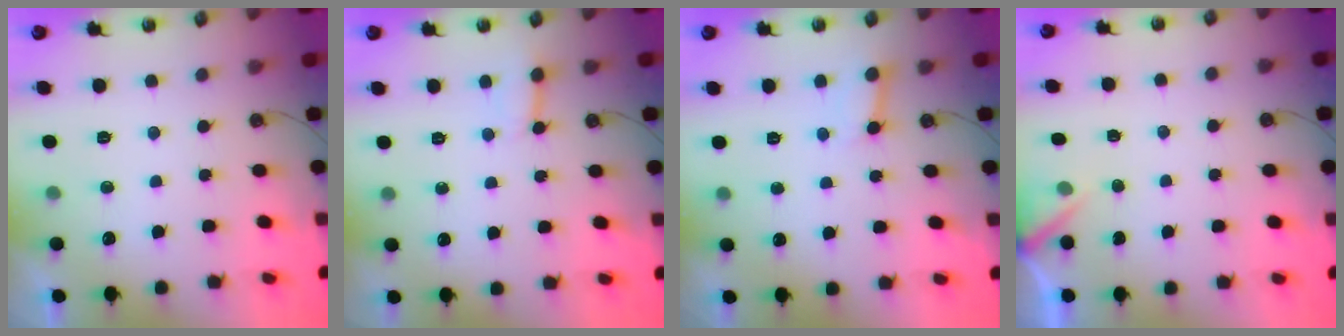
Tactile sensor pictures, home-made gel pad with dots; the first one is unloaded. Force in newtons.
{"total": 3.7, "press": 3.7, "slide": 0.2}
{"total": 3.0, "press": 3.0, "slide": 0.3}
{"total": 3.7, "press": 3.7, "slide": 0.2}